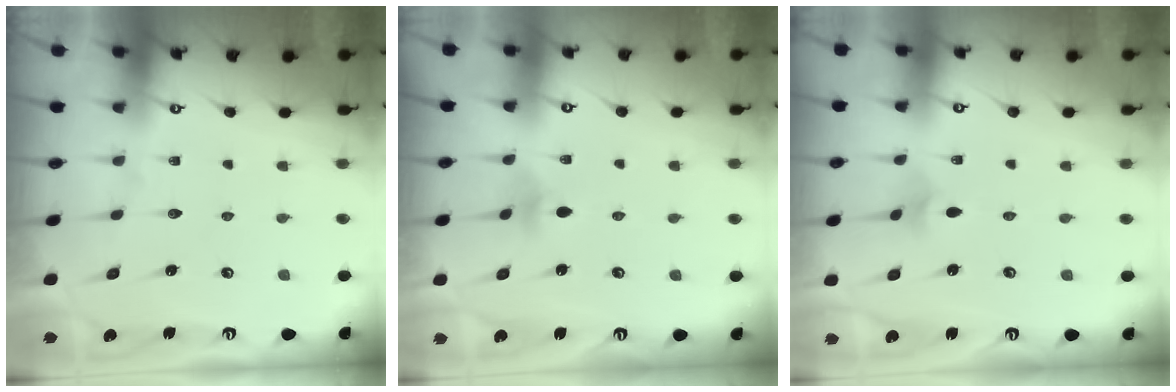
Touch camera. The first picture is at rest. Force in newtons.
{"total": 4.3, "press": 4.2, "slide": 0.8}
{"total": 2.3, "press": 2.3, "slide": 0.5}